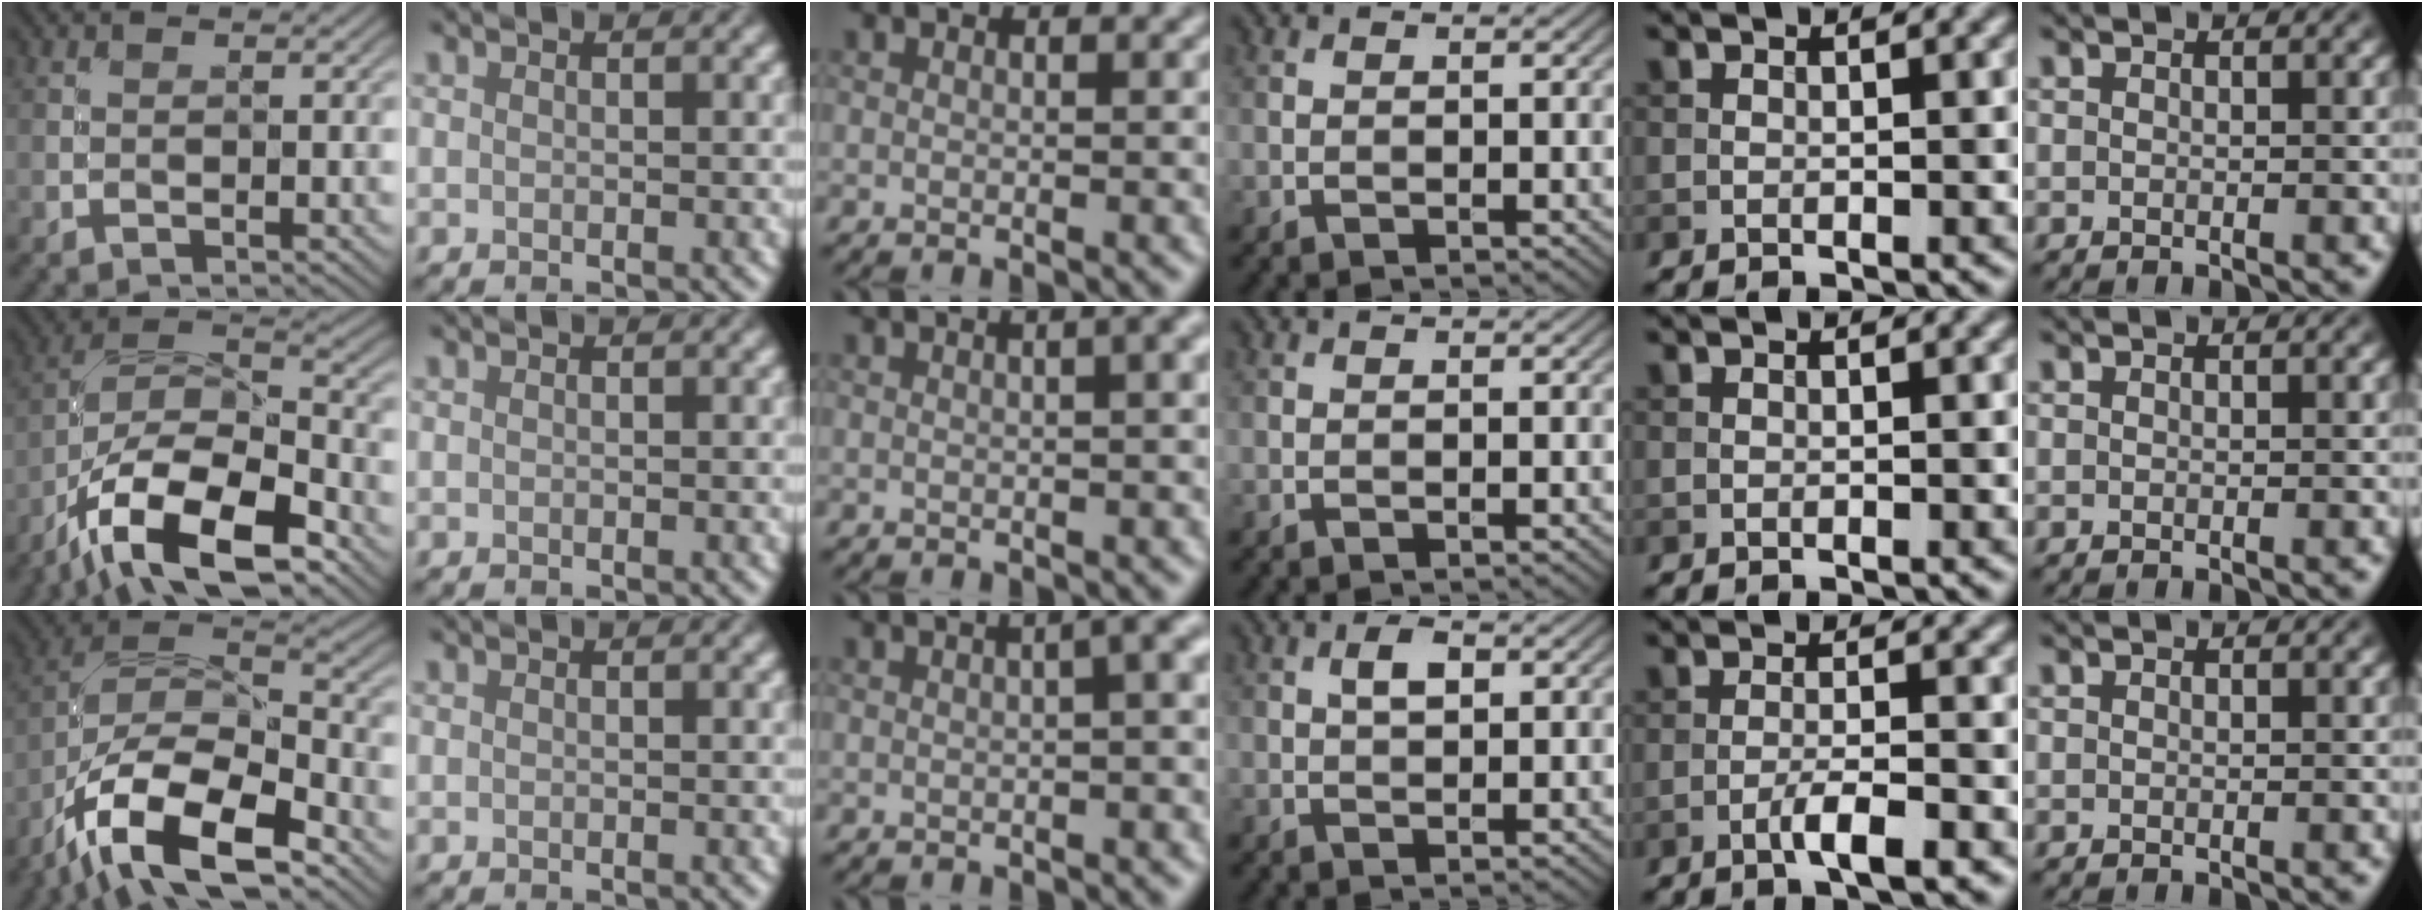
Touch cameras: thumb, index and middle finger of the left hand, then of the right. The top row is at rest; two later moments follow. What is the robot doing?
{"motion": "screw", "object": "medicine bottle"}